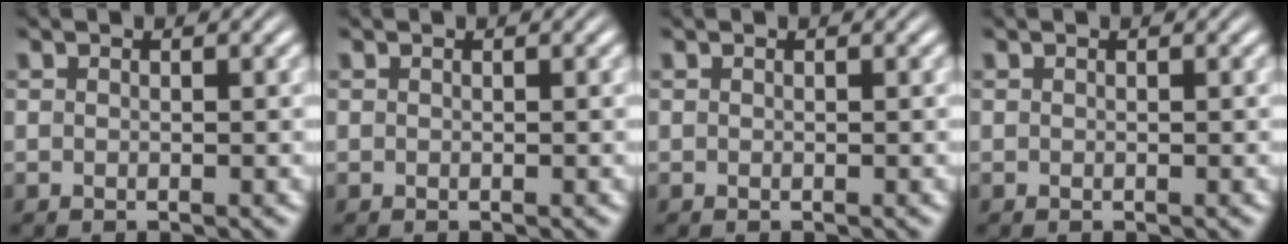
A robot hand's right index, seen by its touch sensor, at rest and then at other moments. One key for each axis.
{"total": 0.0}
{"total": 0.0}
{"total": 0.0}